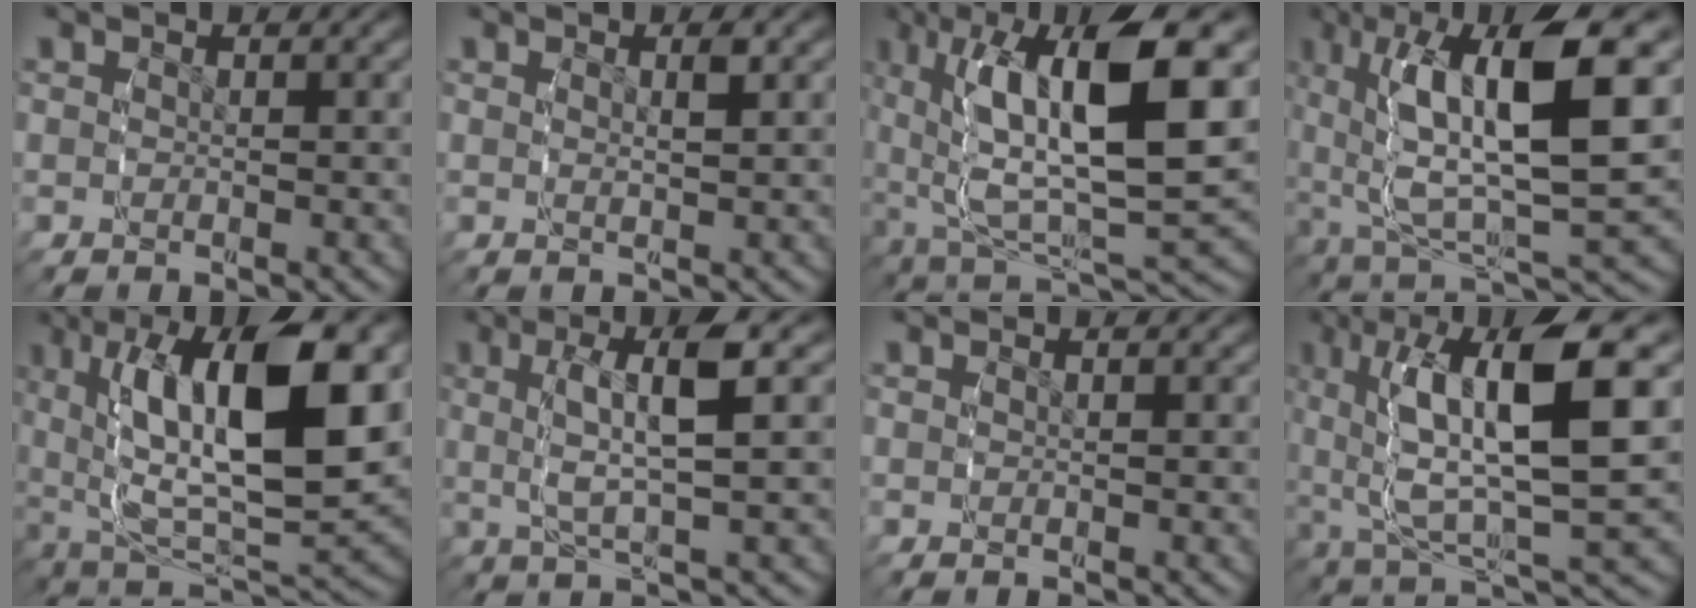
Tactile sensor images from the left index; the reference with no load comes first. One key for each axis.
{"total": 1.1, "fx": 0.6, "fy": 0.0, "fz": 1.0, "tx": -0.012, "ty": 0.001, "tz": 0.008}
{"total": 15.5, "fx": 0.9, "fy": 8.0, "fz": 13.3, "tx": -0.229, "ty": -0.007, "tz": 0.024}
{"total": 14.2, "fx": 1.4, "fy": 7.0, "fz": 12.2, "tx": -0.213, "ty": 0.000, "tz": 0.026}
{"total": 15.5, "fx": 0.9, "fy": 8.2, "fz": 13.1, "tx": -0.236, "ty": -0.012, "tz": 0.030}
{"total": 6.1, "fx": 0.8, "fy": 1.8, "fz": 5.8, "tx": -0.105, "ty": 0.020, "tz": 0.006}
{"total": 0.0}
{"total": 12.9, "fx": 1.7, "fy": 6.3, "fz": 11.2, "tx": -0.197, "ty": 0.004, "tz": 0.027}